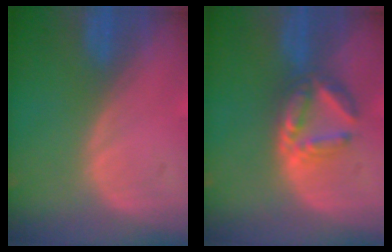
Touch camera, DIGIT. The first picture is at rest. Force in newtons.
{"total": 6.0, "press": 5.7, "slide": 1.8}